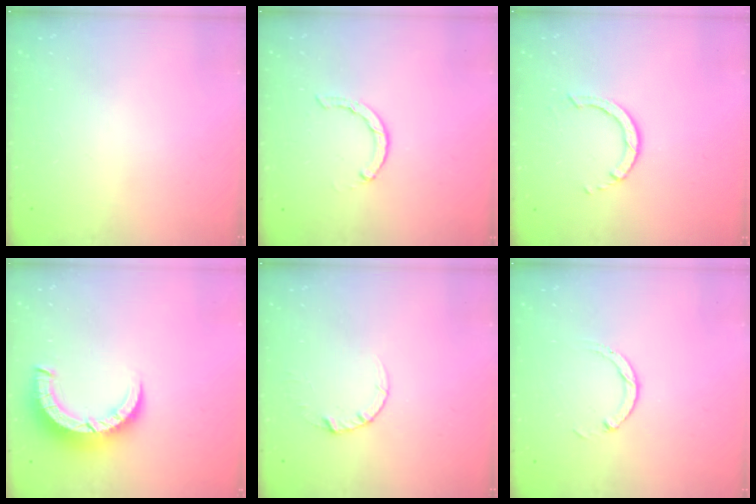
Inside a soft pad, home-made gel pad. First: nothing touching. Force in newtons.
{"total": 1.5, "press": 1.5, "slide": 0.2}
{"total": 3.4, "press": 3.3, "slide": 0.5}
{"total": 6.7, "press": 6.7, "slide": 0.7}
{"total": 2.7, "press": 2.7, "slide": 0.2}
{"total": 3.0, "press": 2.9, "slide": 0.4}